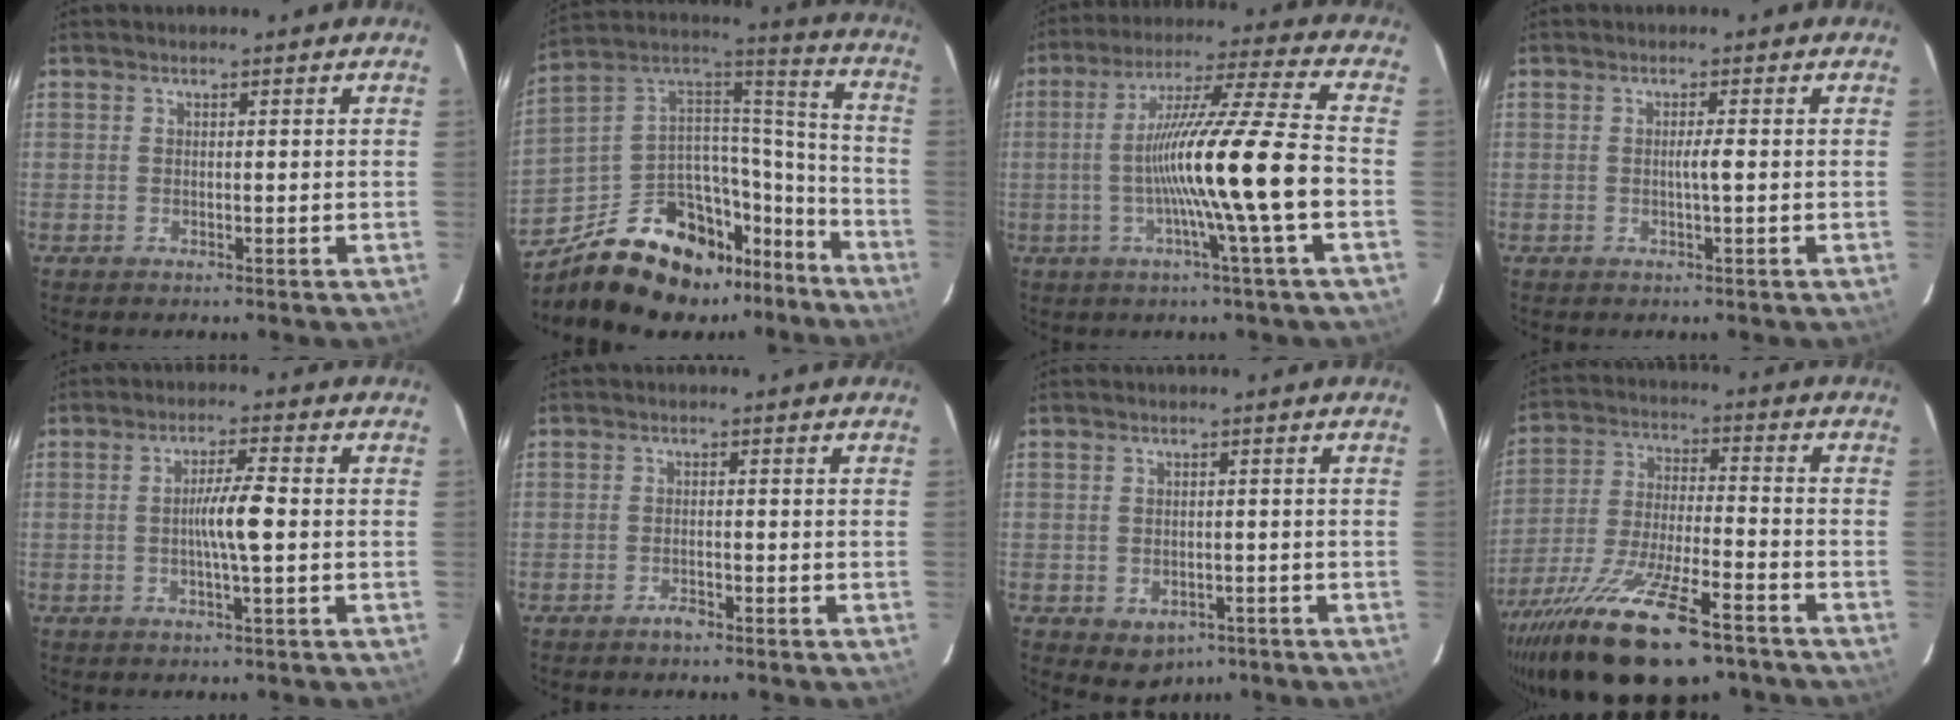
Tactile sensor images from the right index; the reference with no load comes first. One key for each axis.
{"total": 23.6, "fx": -17.5, "fy": 11.8, "fz": 10.6, "tx": -0.175, "ty": 0.062, "tz": -0.277}
{"total": 15.8, "fx": -3.1, "fy": -2.2, "fz": 15.4, "tx": -0.263, "ty": 0.000, "tz": -0.061}
{"total": 1.5, "fx": -0.2, "fy": -0.3, "fz": 1.5, "tx": -0.029, "ty": -0.001, "tz": -0.003}
{"total": 5.3, "fx": -0.5, "fy": -0.1, "fz": 5.2, "tx": -0.096, "ty": 0.002, "tz": -0.011}
{"total": 1.6, "fx": -1.2, "fy": 0.4, "fz": 0.9, "tx": -0.016, "ty": 0.001, "tz": -0.019}
{"total": 4.3, "fx": -2.2, "fy": 3.2, "fz": 1.8, "tx": -0.021, "ty": 0.002, "tz": -0.016}
{"total": 20.3, "fx": -14.1, "fy": 4.1, "fz": 14.1, "tx": -0.255, "ty": -0.033, "tz": -0.245}